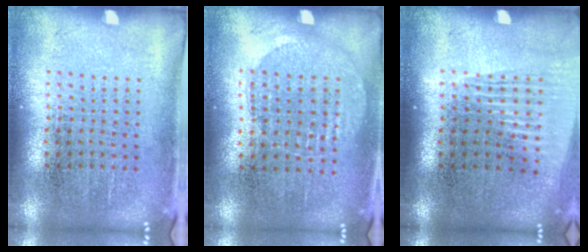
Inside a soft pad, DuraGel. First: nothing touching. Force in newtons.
{"total": 1.0, "press": 0.9, "slide": 0.4}
{"total": 1.4, "press": 1.2, "slide": 0.7}